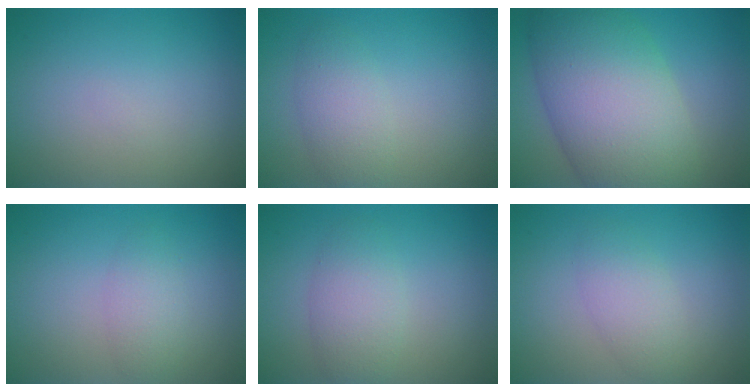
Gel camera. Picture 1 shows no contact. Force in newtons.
{"total": 2.8, "press": 2.8, "slide": 0.1}
{"total": 12.6, "press": 12.6, "slide": 0.3}
{"total": 2.0, "press": 2.0, "slide": 0.0}
{"total": 3.1, "press": 3.1, "slide": 0.0}
{"total": 2.6, "press": 2.6, "slide": 0.1}